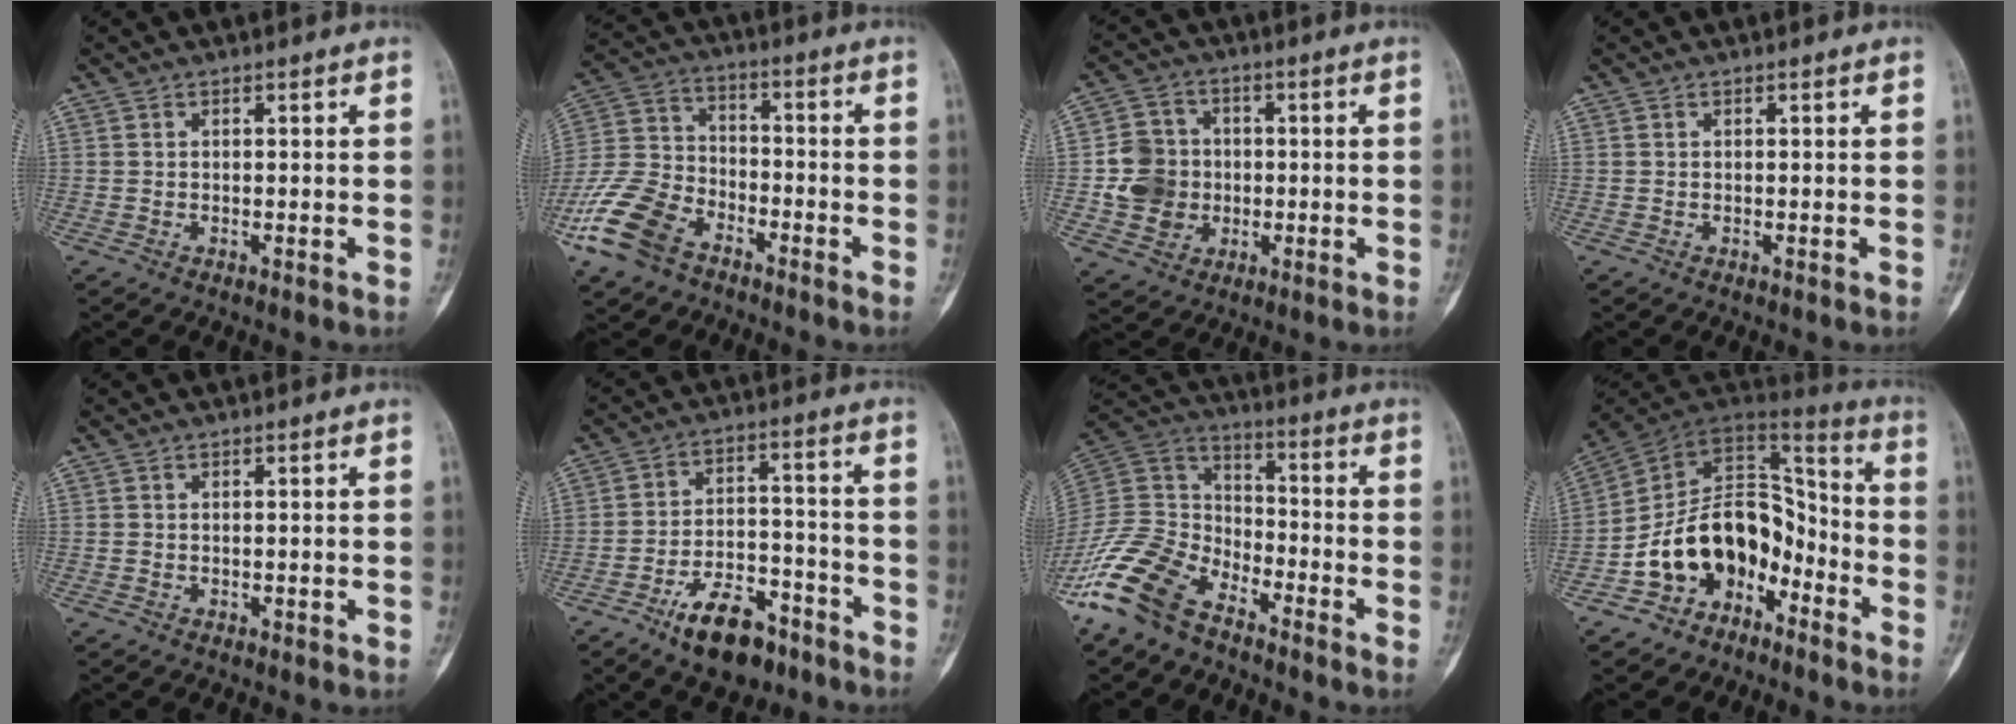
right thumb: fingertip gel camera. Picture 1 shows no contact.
{"total": 14.8, "force": [-8.7, 8.8, 8.1], "torque": [-0.169, 0.036, -0.179]}
{"total": 9.4, "force": [-0.9, 8.6, 3.6], "torque": [-0.032, 0.015, -0.016]}
{"total": 0.0}
{"total": 0.0}
{"total": 12.5, "force": [-8.2, 6.0, 7.3], "torque": [-0.099, 0.064, -0.135]}
{"total": 16.0, "force": [-11.1, 8.3, 7.9], "torque": [-0.152, 0.069, -0.225]}
{"total": 17.2, "force": [-7.8, 12.3, 9.2], "torque": [-0.107, 0.110, -0.140]}